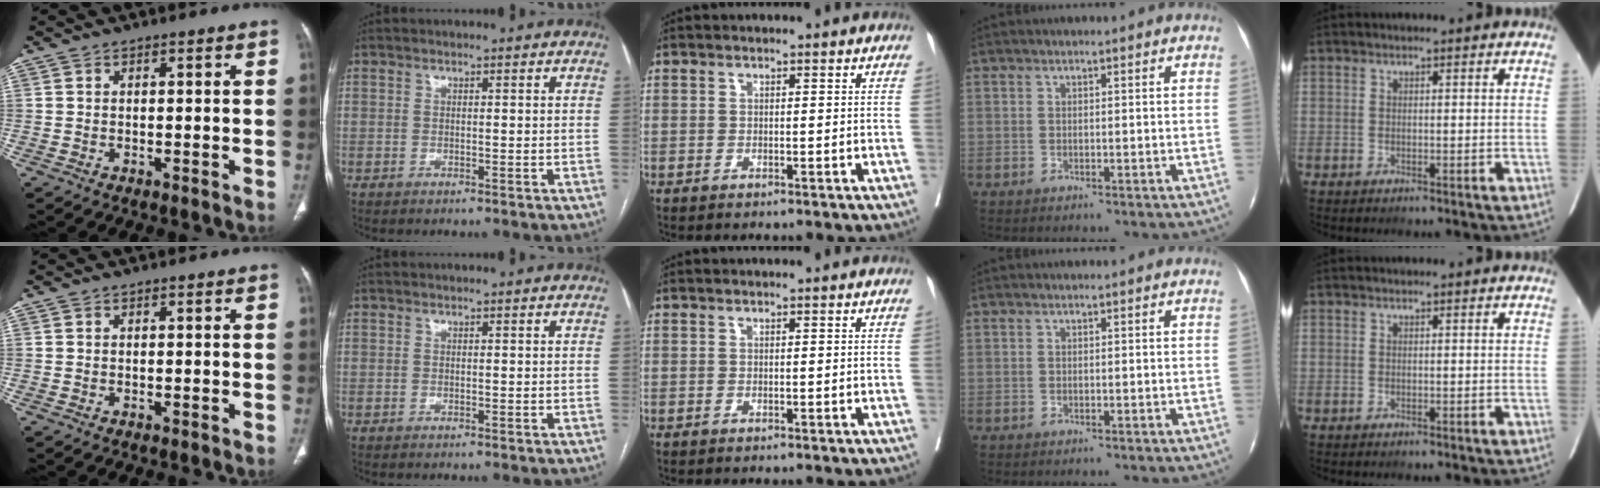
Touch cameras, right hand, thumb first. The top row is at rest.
{}